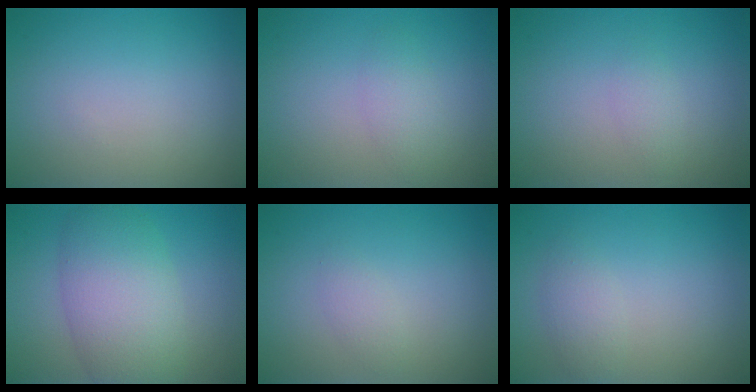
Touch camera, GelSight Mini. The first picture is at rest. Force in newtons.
{"total": 1.7, "press": 1.7, "slide": 0.1}
{"total": 1.0, "press": 1.0, "slide": 0.1}
{"total": 7.3, "press": 7.3, "slide": 0.4}
{"total": 1.1, "press": 1.1, "slide": 0.1}
{"total": 1.6, "press": 1.6, "slide": 0.1}